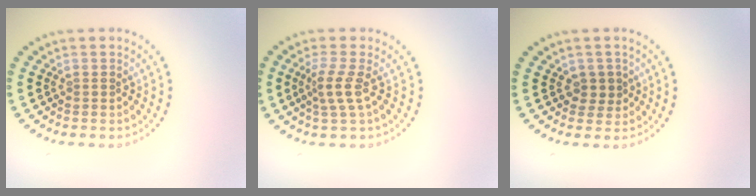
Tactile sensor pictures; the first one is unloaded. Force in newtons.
{"total": 2.3, "press": 1.6, "slide": 1.7}
{"total": 1.7, "press": 1.5, "slide": 0.9}